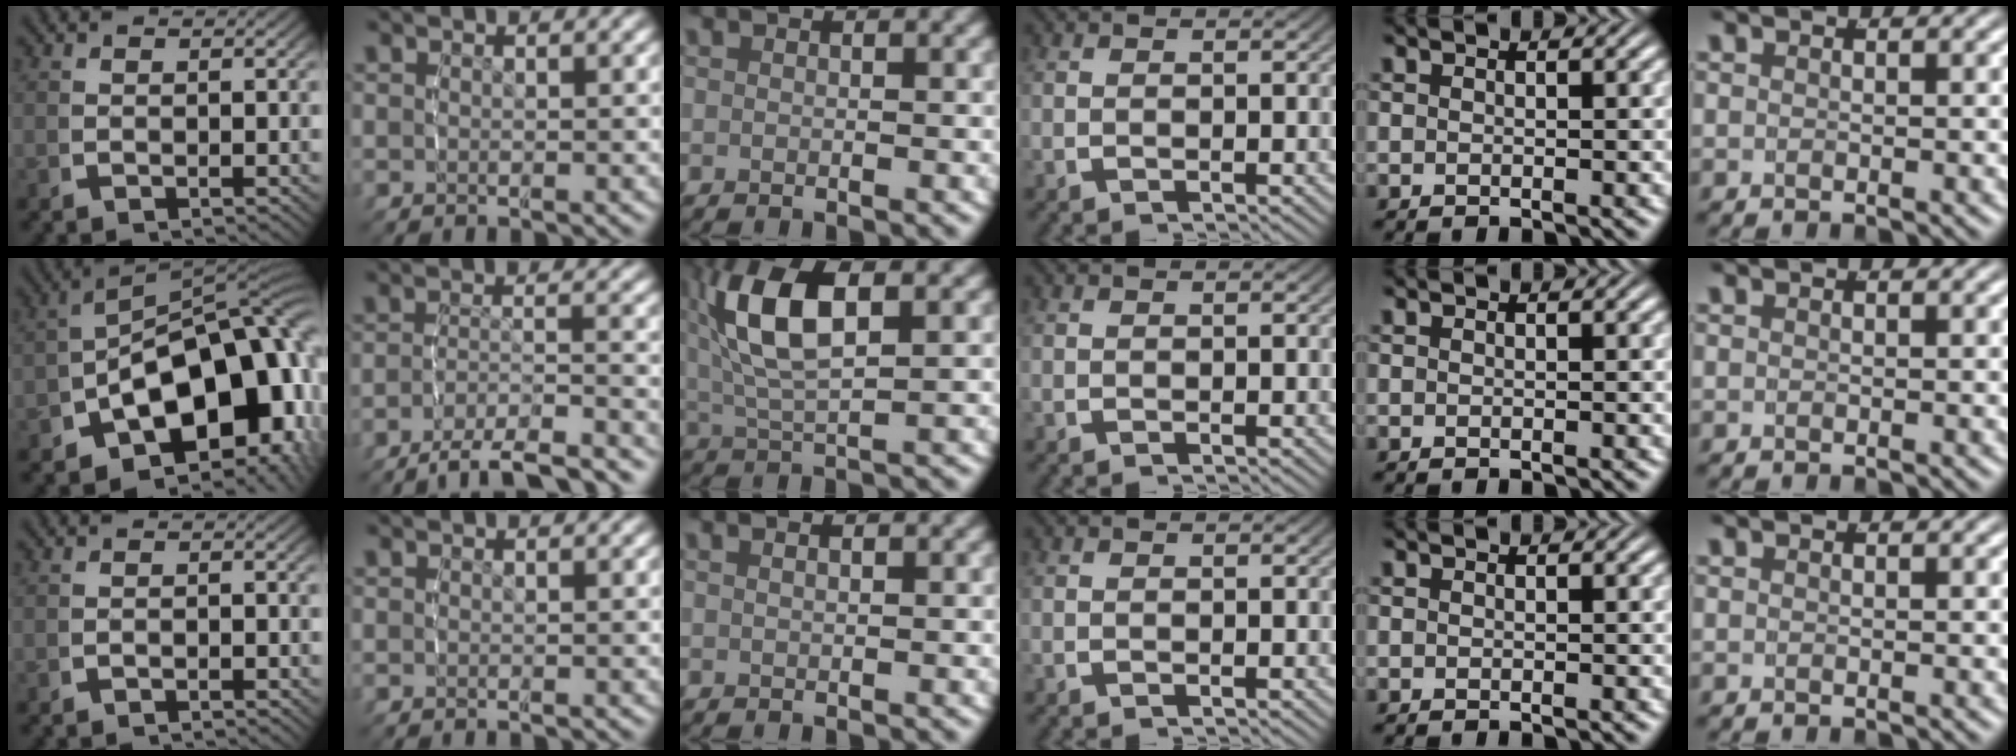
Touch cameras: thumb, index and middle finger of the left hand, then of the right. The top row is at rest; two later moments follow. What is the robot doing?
{"motion": "lift_and_place", "object": "legos"}